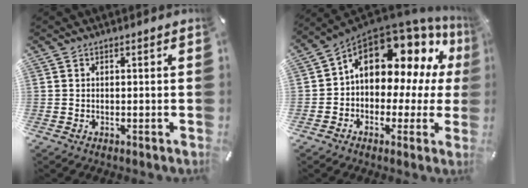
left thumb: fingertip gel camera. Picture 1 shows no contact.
{"total": 16.0, "force": [7.3, 9.8, 10.2], "torque": [-0.150, -0.056, 0.123]}